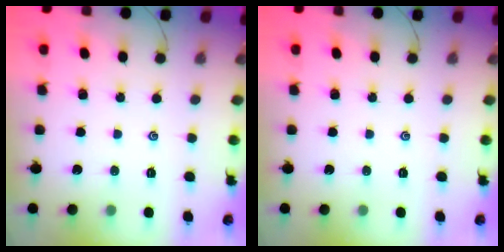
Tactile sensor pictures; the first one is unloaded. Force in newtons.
{"total": 0.0}